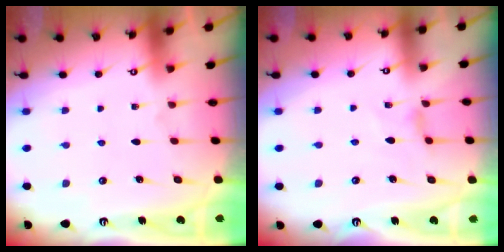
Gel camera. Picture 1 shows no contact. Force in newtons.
{"total": 2.2, "press": 2.1, "slide": 0.5}